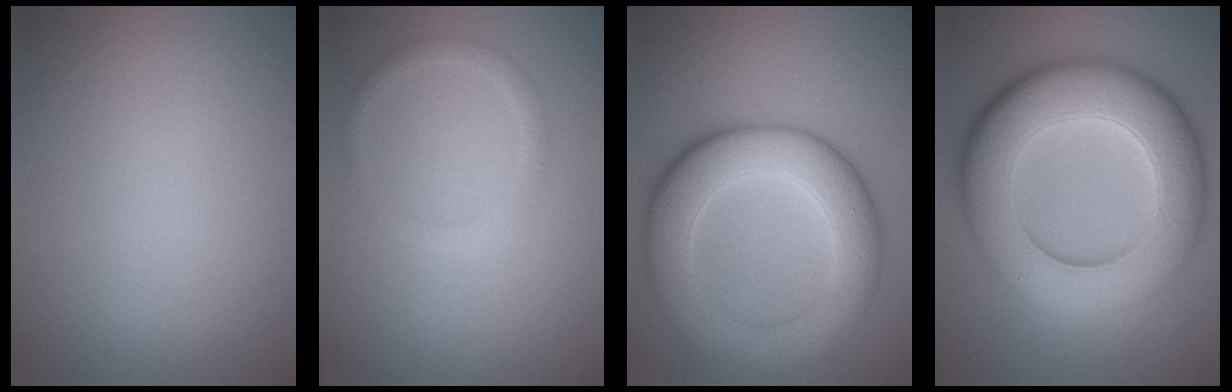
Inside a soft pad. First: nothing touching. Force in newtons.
{"total": 1.3, "press": 1.3, "slide": 0.1}
{"total": 8.3, "press": 8.3, "slide": 0.1}
{"total": 11.5, "press": 11.5, "slide": 0.7}